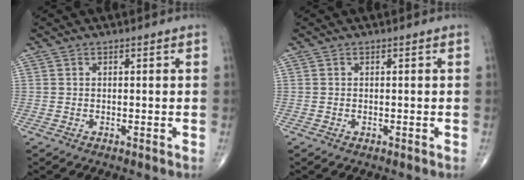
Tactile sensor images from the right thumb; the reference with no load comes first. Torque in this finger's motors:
{"motor_torque": [-0.25, 0.04, -0.20, -0.08, -0.04]}